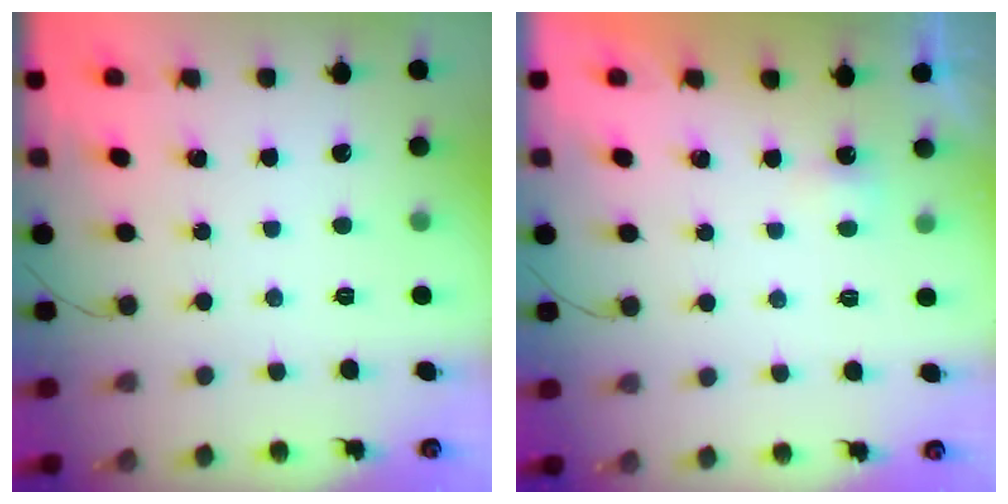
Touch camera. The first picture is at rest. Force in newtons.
{"total": 1.6, "press": 1.5, "slide": 0.6}